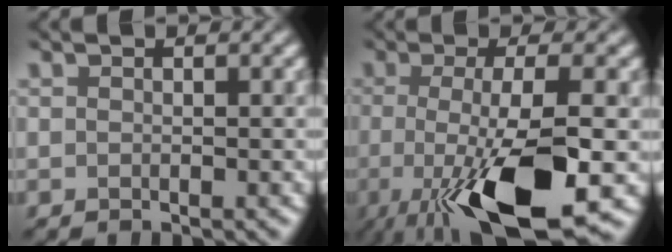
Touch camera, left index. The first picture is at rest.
{"total": 10.8, "force": [-3.6, 2.7, 9.9], "torque": [-0.140, -0.010, -0.051]}